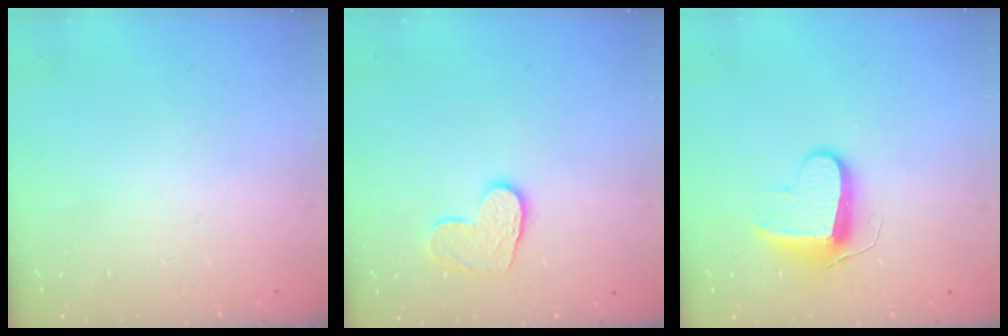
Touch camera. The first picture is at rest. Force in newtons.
{"total": 9.5, "press": 9.5, "slide": 0.7}
{"total": 9.5, "press": 9.5, "slide": 0.0}